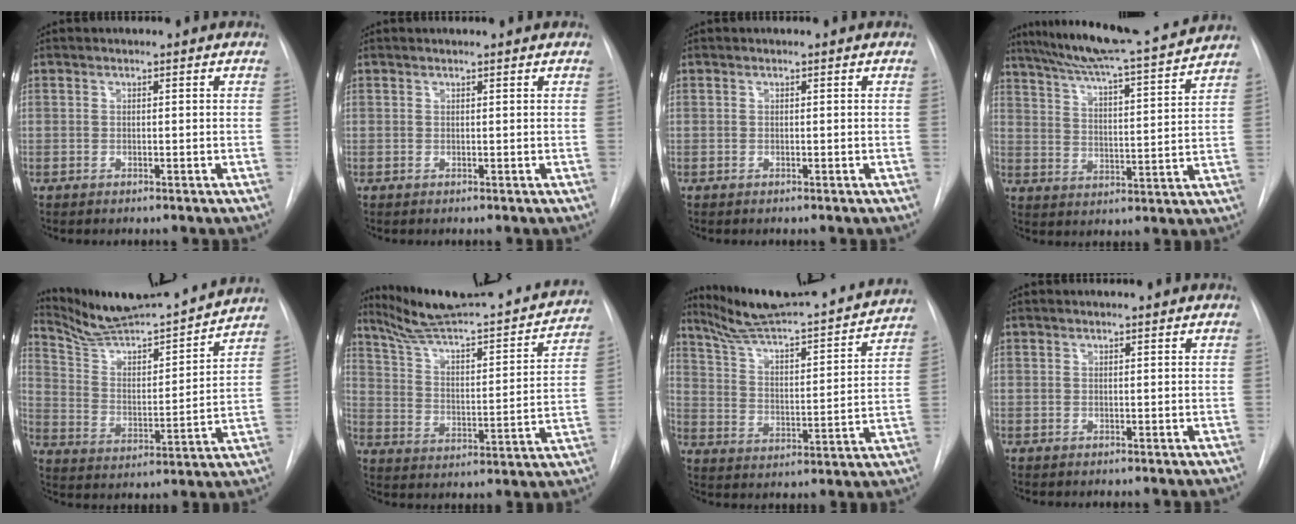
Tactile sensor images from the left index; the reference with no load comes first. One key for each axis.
{"total": 1.7, "fx": 1.6, "fy": -0.1, "fz": 0.5, "tx": -0.007, "ty": 0.012, "tz": 0.023}
{"total": 0.0}
{"total": 20.2, "fx": 18.1, "fy": 0.5, "fz": 8.9, "tx": -0.145, "ty": -0.007, "tz": 0.263}
{"total": 18.6, "fx": 17.8, "fy": 0.3, "fz": 5.4, "tx": -0.097, "ty": -0.026, "tz": 0.280}
{"total": 25.1, "fx": 22.9, "fy": 2.8, "fz": 10.0, "tx": -0.147, "ty": -0.033, "tz": 0.317}
{"total": 24.0, "fx": 22.2, "fy": 2.0, "fz": 9.0, "tx": -0.137, "ty": -0.032, "tz": 0.310}
{"total": 2.6, "fx": 2.5, "fy": 0.0, "fz": 0.7, "tx": -0.008, "ty": 0.014, "tz": 0.030}